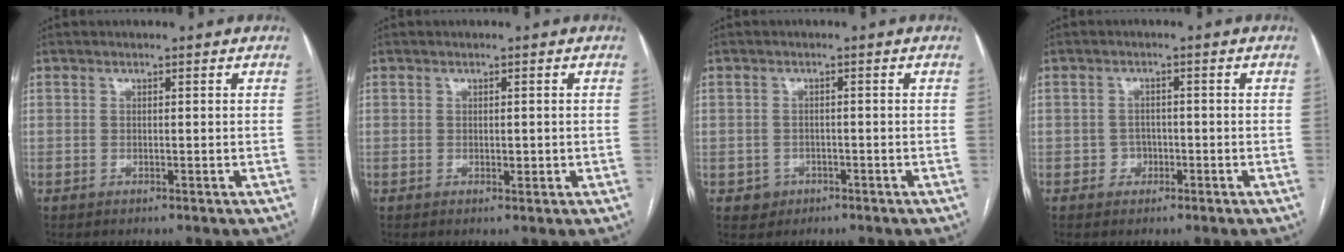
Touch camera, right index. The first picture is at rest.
{"total": 1.1, "force": [-0.1, 0.6, 0.9], "torque": [-0.012, -0.001, 0.000]}
{"total": 2.4, "force": [-1.1, 2.2, 0.0], "torque": [0.005, 0.011, -0.013]}
{"total": 1.9, "force": [-0.9, 1.6, 0.4], "torque": [0.002, 0.010, -0.015]}